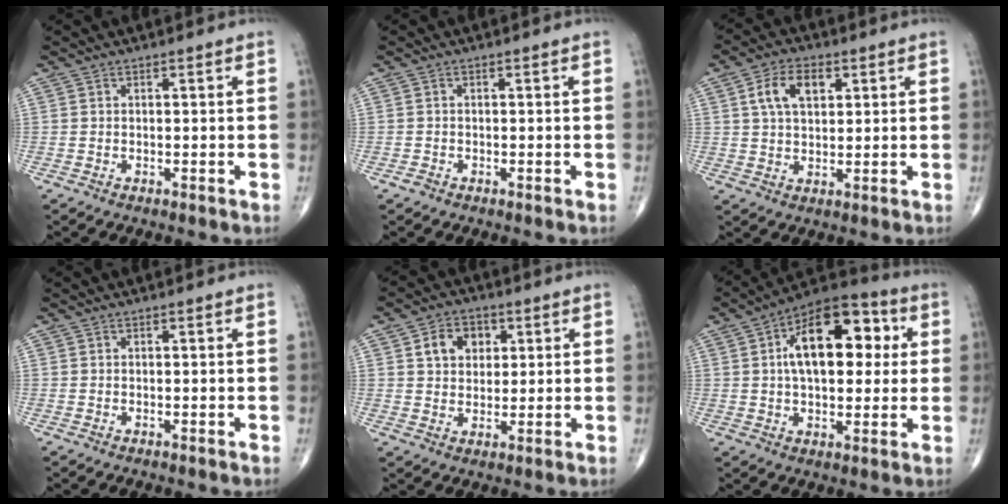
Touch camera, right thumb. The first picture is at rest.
{"total": 0.8, "force": [-0.5, 0.5, 0.2], "torque": [-0.004, 0.001, -0.013]}
{"total": 7.9, "force": [2.7, 4.7, 5.7], "torque": [-0.092, 0.000, 0.049]}
{"total": 0.0}
{"total": 7.3, "force": [2.4, 5.6, 4.0], "torque": [-0.032, -0.003, 0.038]}
{"total": 18.5, "force": [3.9, 10.0, 15.0], "torque": [-0.196, 0.021, 0.052]}